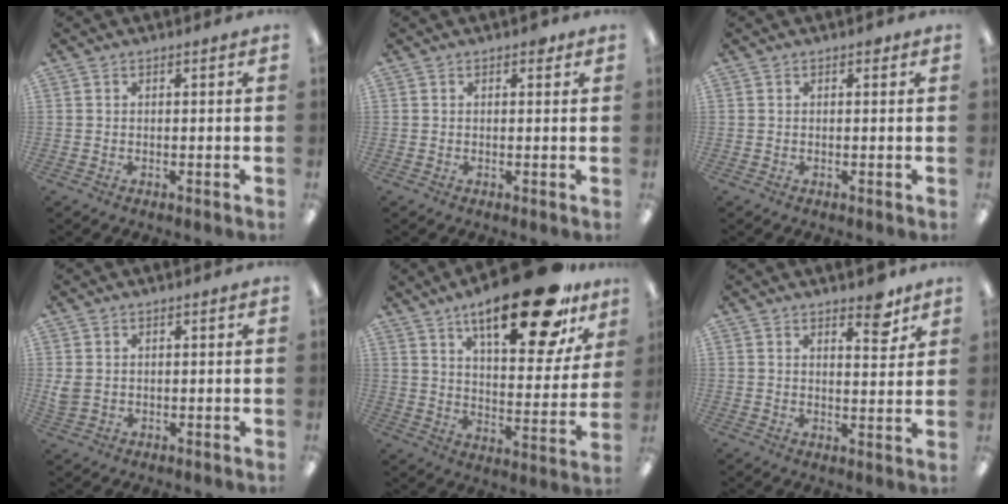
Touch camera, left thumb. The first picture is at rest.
{"total": 1.5, "force": [0.9, 0.8, 0.9], "torque": [-0.011, 0.001, 0.013]}
{"total": 0.7, "force": [0.4, 0.4, 0.3], "torque": [0.001, 0.000, 0.005]}
{"total": 2.7, "force": [0.7, 2.2, 1.5], "torque": [-0.030, 0.004, 0.014]}
{"total": 23.4, "force": [15.5, 7.9, 15.7], "torque": [-0.227, -0.090, 0.247]}
{"total": 6.0, "force": [4.6, 2.3, 3.1], "torque": [-0.025, -0.030, 0.074]}